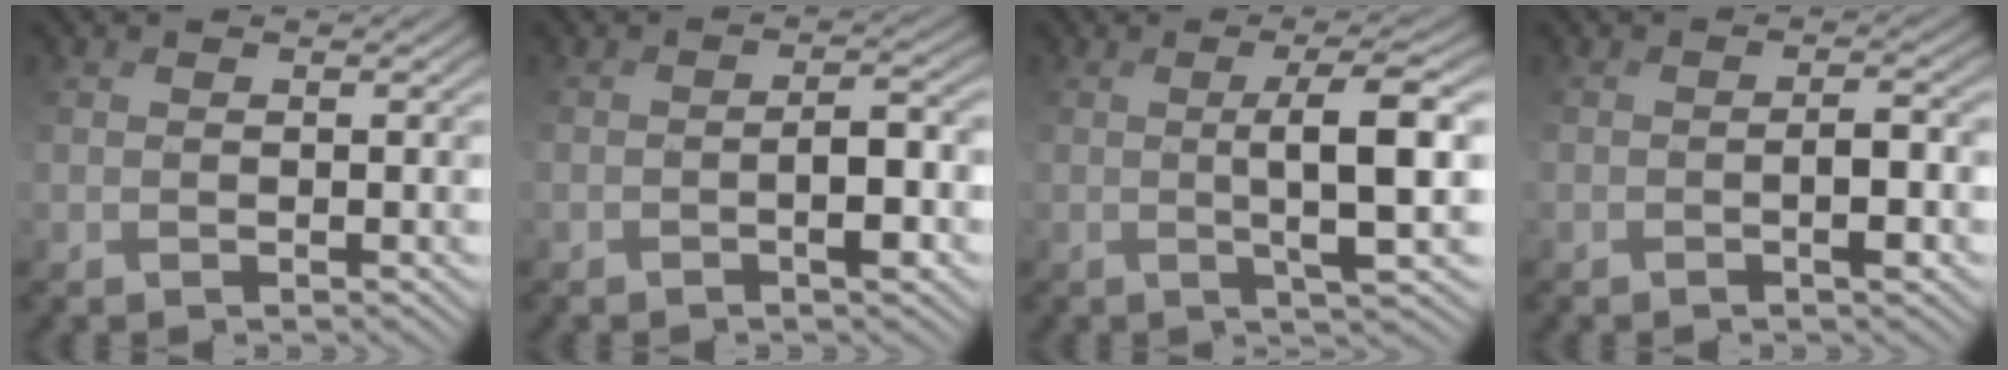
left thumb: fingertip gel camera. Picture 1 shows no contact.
{"total": 3.9, "force": [-1.6, 1.2, 3.3], "torque": [-0.043, 0.009, -0.023]}
{"total": 6.0, "force": [0.8, 0.2, 5.9], "torque": [-0.096, 0.016, 0.017]}
{"total": 3.1, "force": [-1.2, 0.8, 2.8], "torque": [-0.039, 0.007, -0.017]}